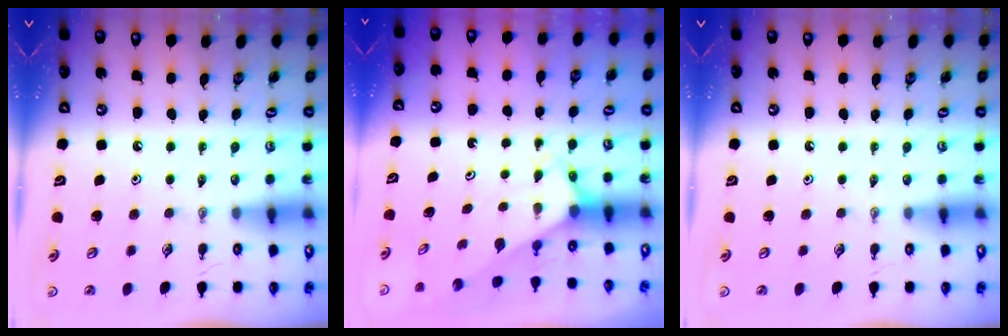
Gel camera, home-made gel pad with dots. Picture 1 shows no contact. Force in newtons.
{"total": 2.8, "press": 2.8, "slide": 0.2}
{"total": 0.0}